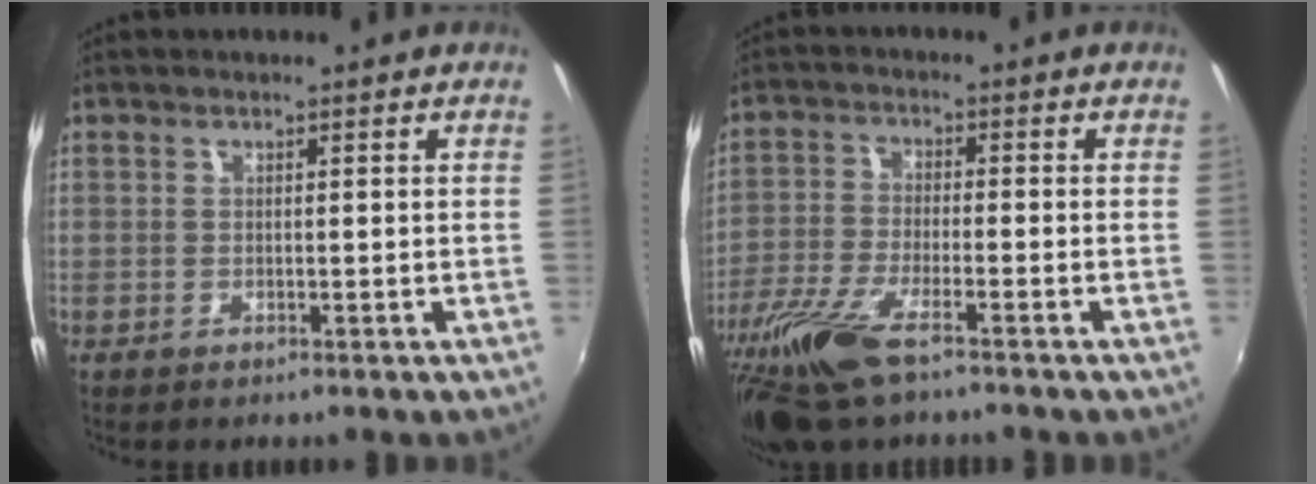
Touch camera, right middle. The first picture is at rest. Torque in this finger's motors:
{"motor_torque": [1.08, -1.05, 0.27, 0.12]}